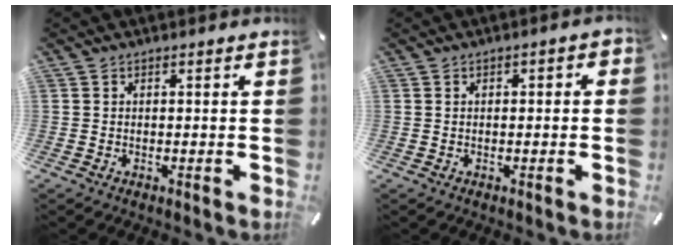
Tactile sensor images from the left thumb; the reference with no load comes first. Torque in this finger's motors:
{"motor_torque": [-0.02, -0.11, 0.09, 0.17, -0.01]}